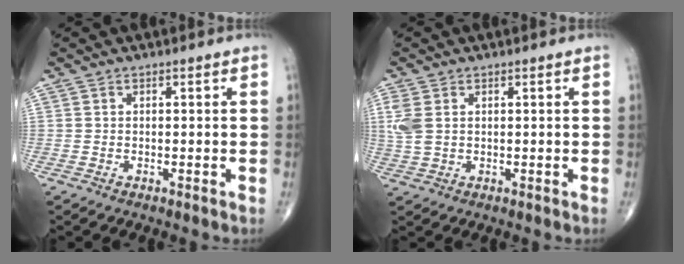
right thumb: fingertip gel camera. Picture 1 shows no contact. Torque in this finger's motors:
{"motor_torque": [0.06, 0.07, 0.50, 0.33, 0.04]}